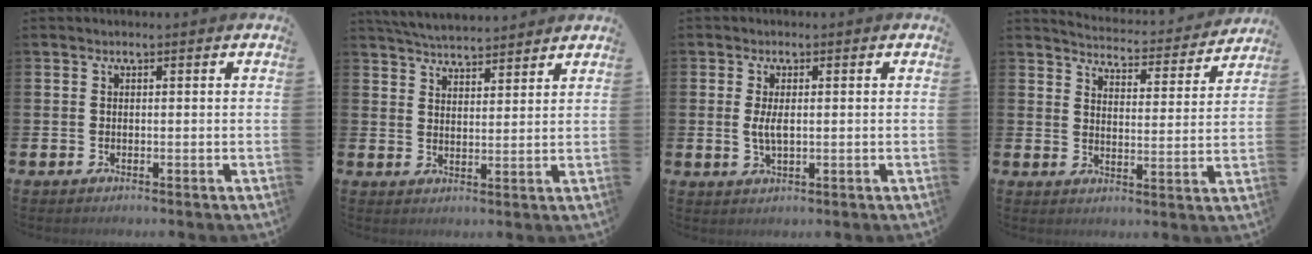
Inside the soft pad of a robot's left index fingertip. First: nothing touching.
{"total": 5.0, "force": [5.0, 0.4, 0.3], "torque": [-0.019, -0.029, 0.089]}
{"total": 2.7, "force": [0.3, 1.0, 2.5], "torque": [-0.048, 0.002, 0.004]}
{"total": 4.7, "force": [4.6, 0.4, 0.5], "torque": [-0.026, -0.043, 0.076]}